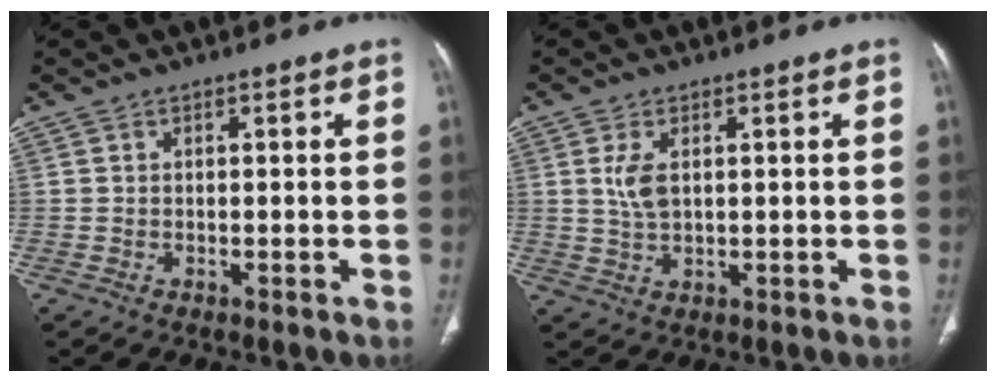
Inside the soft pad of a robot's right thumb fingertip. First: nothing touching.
{"total": 4.2, "force": [1.1, 2.1, 3.5], "torque": [-0.076, -0.006, 0.026]}